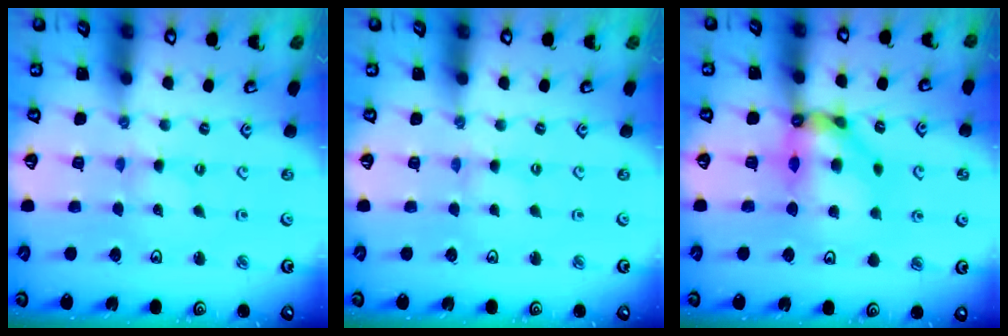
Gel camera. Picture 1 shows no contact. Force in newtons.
{"total": 1.3, "press": 1.3, "slide": 0.3}
{"total": 10.5, "press": 10.5, "slide": 1.1}